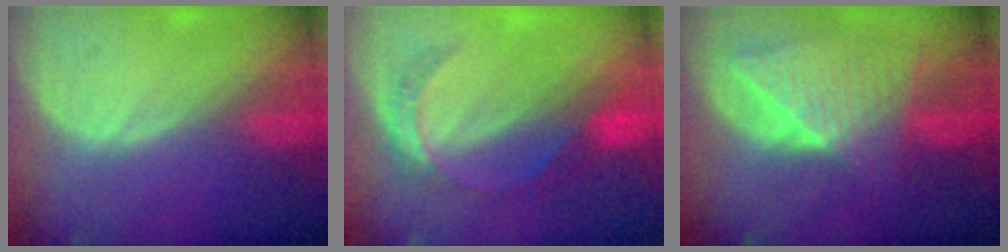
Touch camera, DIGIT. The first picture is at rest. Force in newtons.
{"total": 5.2, "press": 4.9, "slide": 1.7}
{"total": 9.2, "press": 8.3, "slide": 4.0}